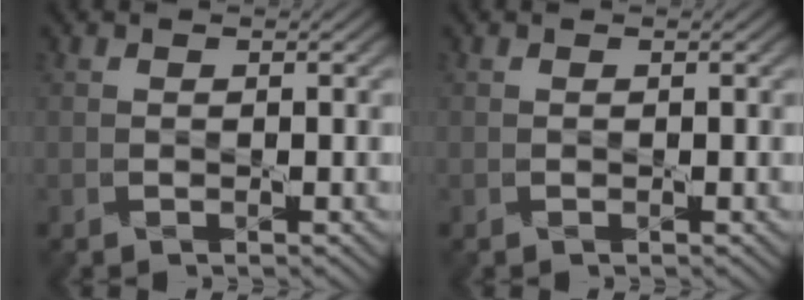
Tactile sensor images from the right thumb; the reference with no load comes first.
{"total": 0.0}